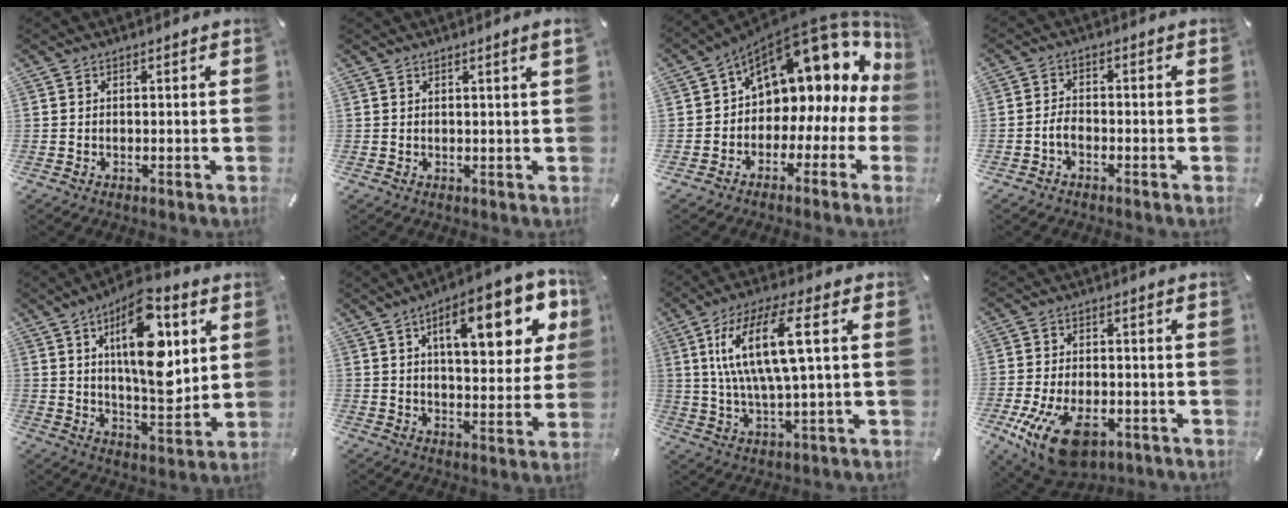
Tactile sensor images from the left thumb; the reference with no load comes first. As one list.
[{"total": 1.9, "force": [0.8, 0.0, 1.7], "torque": [-0.033, 0.000, 0.012]}, {"total": 13.7, "force": [8.3, 8.2, 7.1], "torque": [-0.100, -0.076, 0.138]}, {"total": 3.4, "force": [-1.7, 2.2, 1.9], "torque": [-0.043, 0.009, -0.033]}, {"total": 19.5, "force": [6.1, 8.8, 16.3], "torque": [-0.279, -0.020, 0.092]}, {"total": 19.0, "force": [7.5, 7.8, 15.7], "torque": [-0.214, -0.020, 0.111]}, {"total": 15.5, "force": [3.5, 4.1, 14.5], "torque": [-0.298, 0.002, 0.052]}, {"total": 14.7, "force": [-6.7, 8.2, 10.2], "torque": [-0.199, 0.023, -0.111]}]